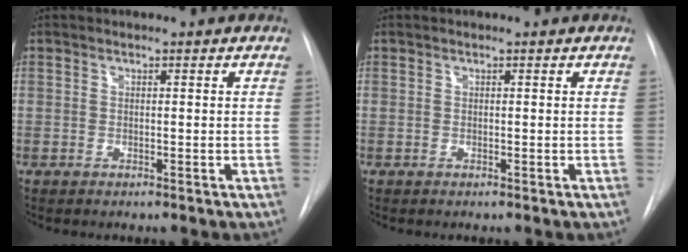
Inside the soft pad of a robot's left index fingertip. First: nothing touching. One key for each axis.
{"total": 0.0}